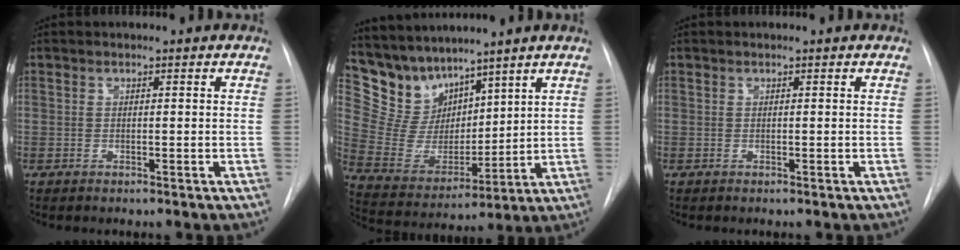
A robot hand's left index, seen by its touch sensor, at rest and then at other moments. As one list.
[{"total": 10.2, "force": [9.0, 4.4, 1.4], "torque": [-0.056, 0.025, 0.195]}, {"total": 0.0}]